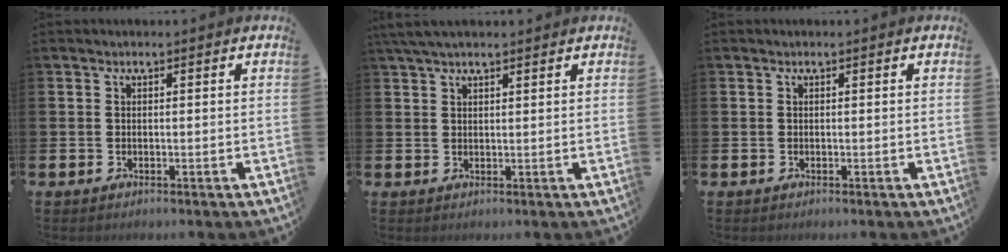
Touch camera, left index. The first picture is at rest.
{"total": 3.3, "force": [2.7, 0.8, 1.6], "torque": [-0.030, -0.002, 0.049]}
{"total": 0.0}